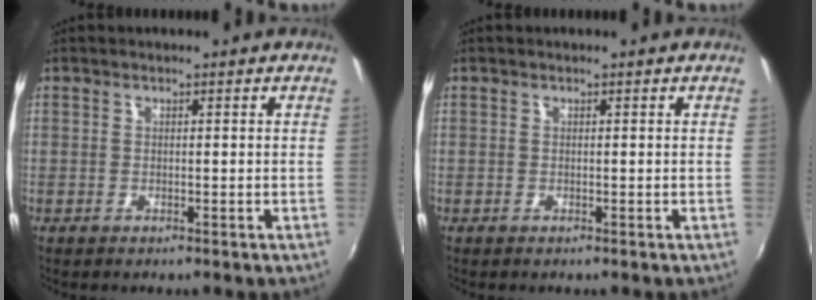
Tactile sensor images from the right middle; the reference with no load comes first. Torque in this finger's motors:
{"motor_torque": [0.00, 0.00, 0.00, 0.01]}